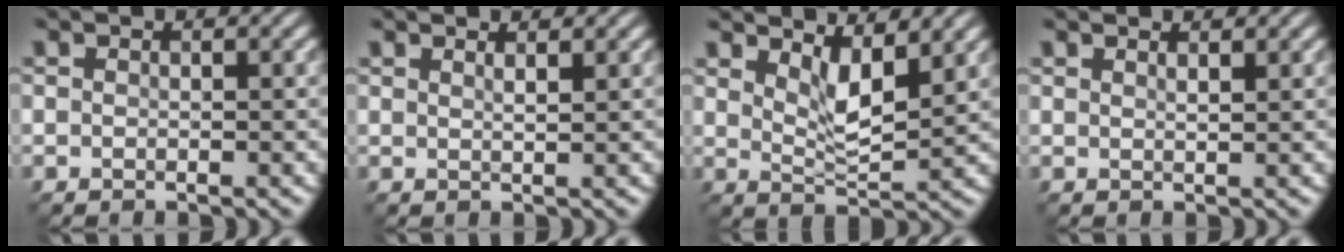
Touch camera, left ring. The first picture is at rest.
{"total": 0.8, "force": [0.8, -0.1, 0.2], "torque": [0.003, 0.004, 0.012]}
{"total": 3.1, "force": [2.1, 0.7, 2.2], "torque": [-0.046, -0.008, 0.040]}
{"total": 0.7, "force": [0.7, -0.3, -0.1], "torque": [0.002, 0.002, 0.012]}